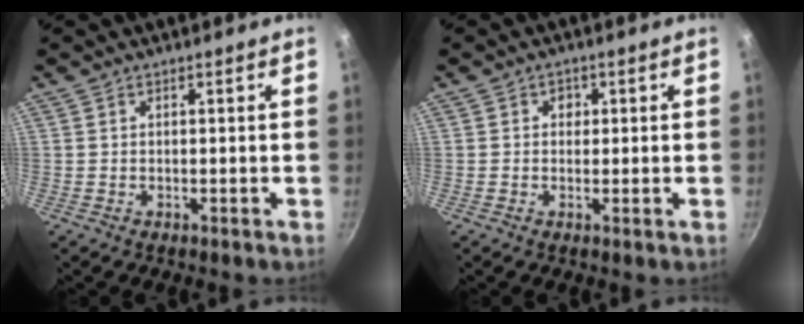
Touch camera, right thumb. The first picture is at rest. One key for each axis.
{"total": 1.9, "fx": 0.4, "fy": 1.7, "fz": 0.8, "tx": -0.001, "ty": -0.003, "tz": 0.001}